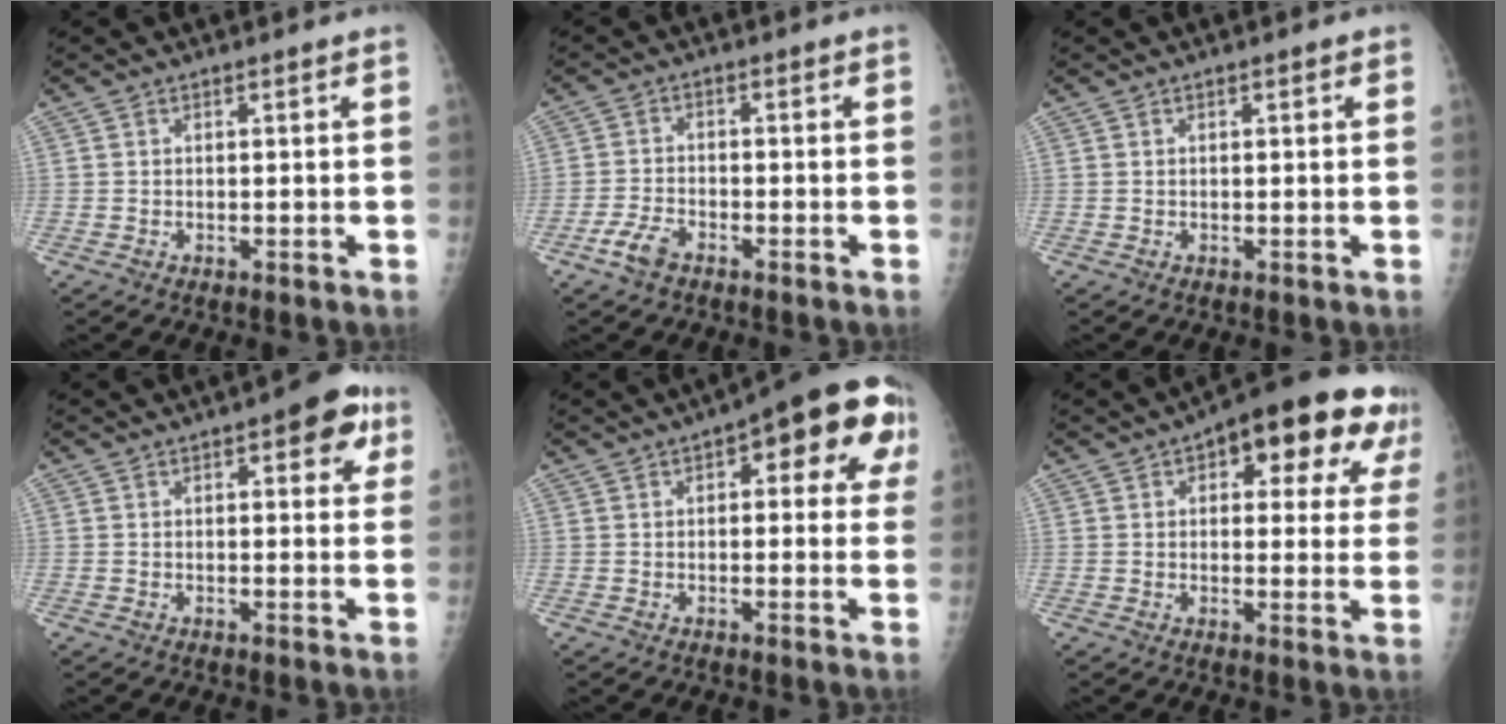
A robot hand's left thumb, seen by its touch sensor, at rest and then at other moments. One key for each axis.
{"total": 4.0, "fx": -2.8, "fy": 1.9, "fz": 2.1, "tx": -0.049, "ty": 0.010, "tz": -0.056}
{"total": 0.9, "fx": 0.4, "fy": 0.3, "fz": 0.7, "tx": -0.010, "ty": 0.002, "tz": 0.003}
{"total": 7.2, "fx": 3.2, "fy": 3.1, "fz": 5.6, "tx": -0.035, "ty": -0.005, "tz": 0.029}
{"total": 16.0, "fx": 5.7, "fy": 6.6, "fz": 13.4, "tx": -0.124, "ty": 0.012, "tz": 0.056}
{"total": 19.6, "fx": 9.3, "fy": 8.6, "fz": 15.1, "tx": -0.160, "ty": 0.008, "tz": 0.116}